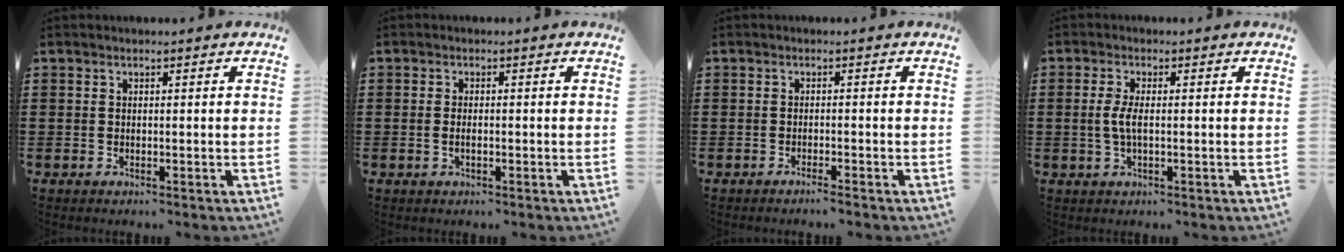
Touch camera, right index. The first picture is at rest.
{"total": 1.3, "force": [-0.3, 0.5, 1.2], "torque": [-0.022, 0.000, -0.006]}
{"total": 1.2, "force": [-1.1, -0.2, 0.4], "torque": [-0.009, -0.002, -0.020]}
{"total": 3.3, "force": [-0.3, 1.0, 3.1], "torque": [-0.080, -0.008, -0.013]}